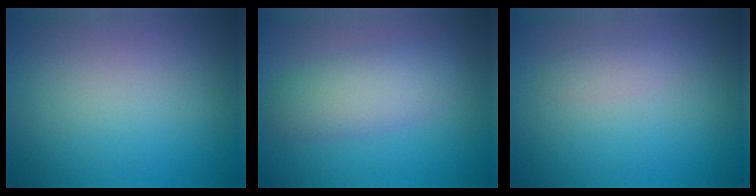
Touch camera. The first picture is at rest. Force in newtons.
{"total": 4.0, "press": 4.0, "slide": 0.3}
{"total": 1.1, "press": 1.1, "slide": 0.0}